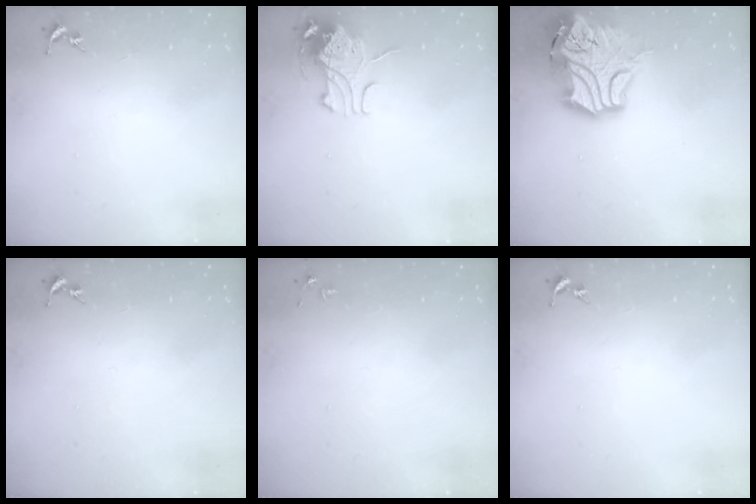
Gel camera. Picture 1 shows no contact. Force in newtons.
{"total": 10.6, "press": 10.6, "slide": 0.9}
{"total": 19.5, "press": 19.3, "slide": 2.9}
{"total": 0.0}
{"total": 2.8, "press": 2.8, "slide": 0.4}
{"total": 0.0}